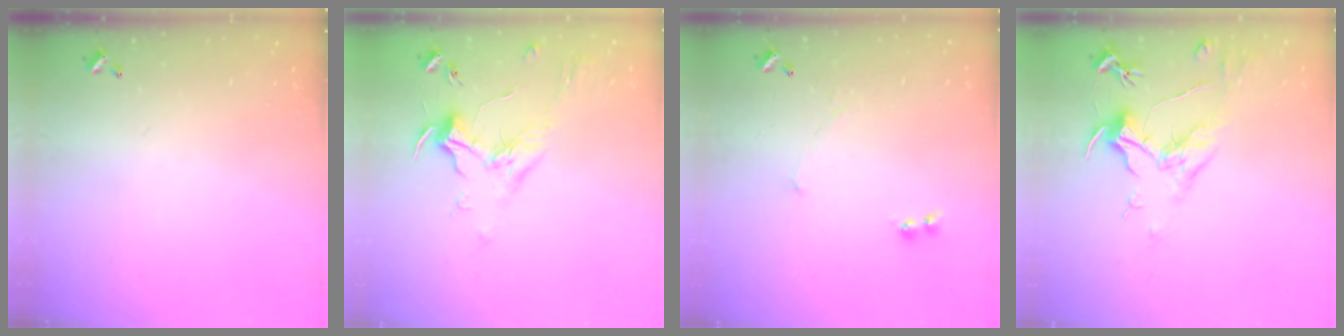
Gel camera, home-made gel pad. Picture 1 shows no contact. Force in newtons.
{"total": 1.8, "press": 1.6, "slide": 0.7}
{"total": 2.4, "press": 2.3, "slide": 0.5}
{"total": 1.5, "press": 1.3, "slide": 0.8}